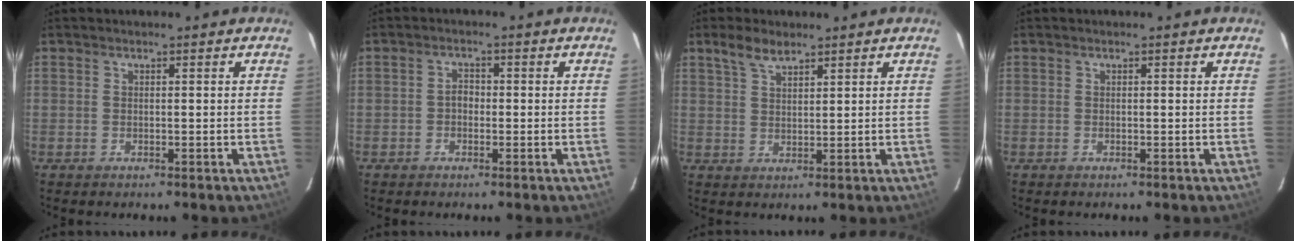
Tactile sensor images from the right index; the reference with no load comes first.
{"total": 1.8, "force": [-0.5, 1.4, 1.0], "torque": [-0.018, 0.008, -0.011]}
{"total": 4.3, "force": [3.2, 1.7, 2.4], "torque": [-0.043, 0.008, 0.062]}
{"total": 0.0}